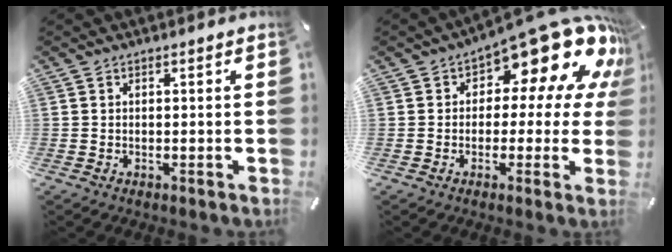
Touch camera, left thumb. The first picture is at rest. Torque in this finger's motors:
{"motor_torque": [2.50, 2.51, 0.43, -0.15, 0.11]}